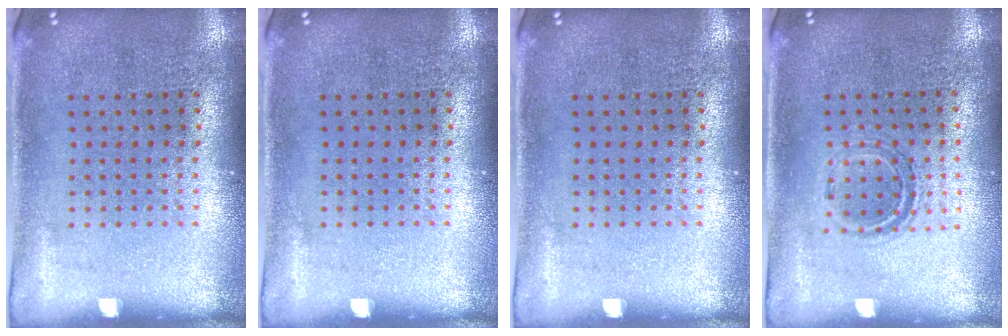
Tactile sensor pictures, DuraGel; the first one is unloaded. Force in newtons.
{"total": 0.0}
{"total": 0.0}
{"total": 1.1, "press": 1.0, "slide": 0.5}